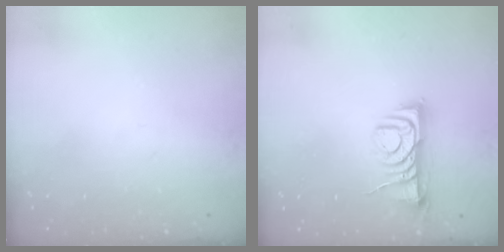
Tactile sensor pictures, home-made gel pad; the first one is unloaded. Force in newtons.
{"total": 8.3, "press": 8.2, "slide": 0.9}